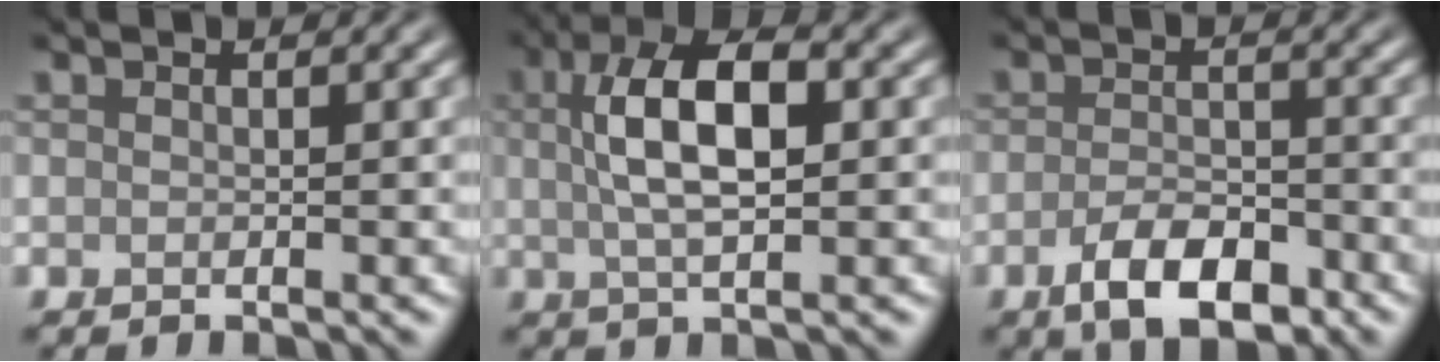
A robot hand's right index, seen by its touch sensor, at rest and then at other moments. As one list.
[{"total": 6.8, "force": [1.1, 2.7, 6.1], "torque": [-0.113, 0.011, 0.018]}, {"total": 5.0, "force": [-2.7, 2.3, 3.5], "torque": [-0.056, -0.001, -0.050]}]